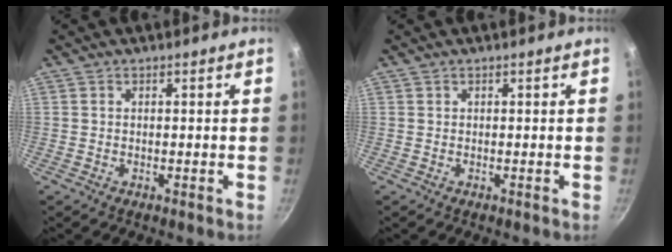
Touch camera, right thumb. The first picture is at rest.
{"total": 0.0}